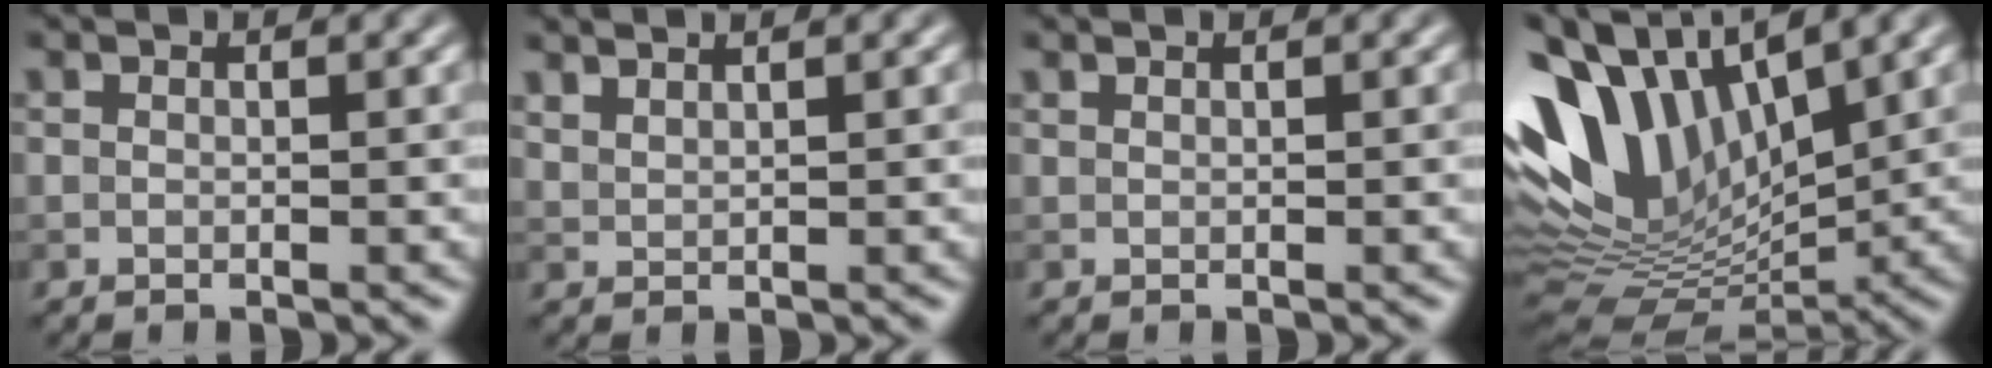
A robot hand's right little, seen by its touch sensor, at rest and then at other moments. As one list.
[{"total": 1.8, "force": [1.7, 0.4, 0.6], "torque": [-0.004, 0.001, 0.023]}, {"total": 0.0}, {"total": 13.8, "force": [4.8, 7.7, 10.4], "torque": [-0.235, 0.020, 0.082]}]